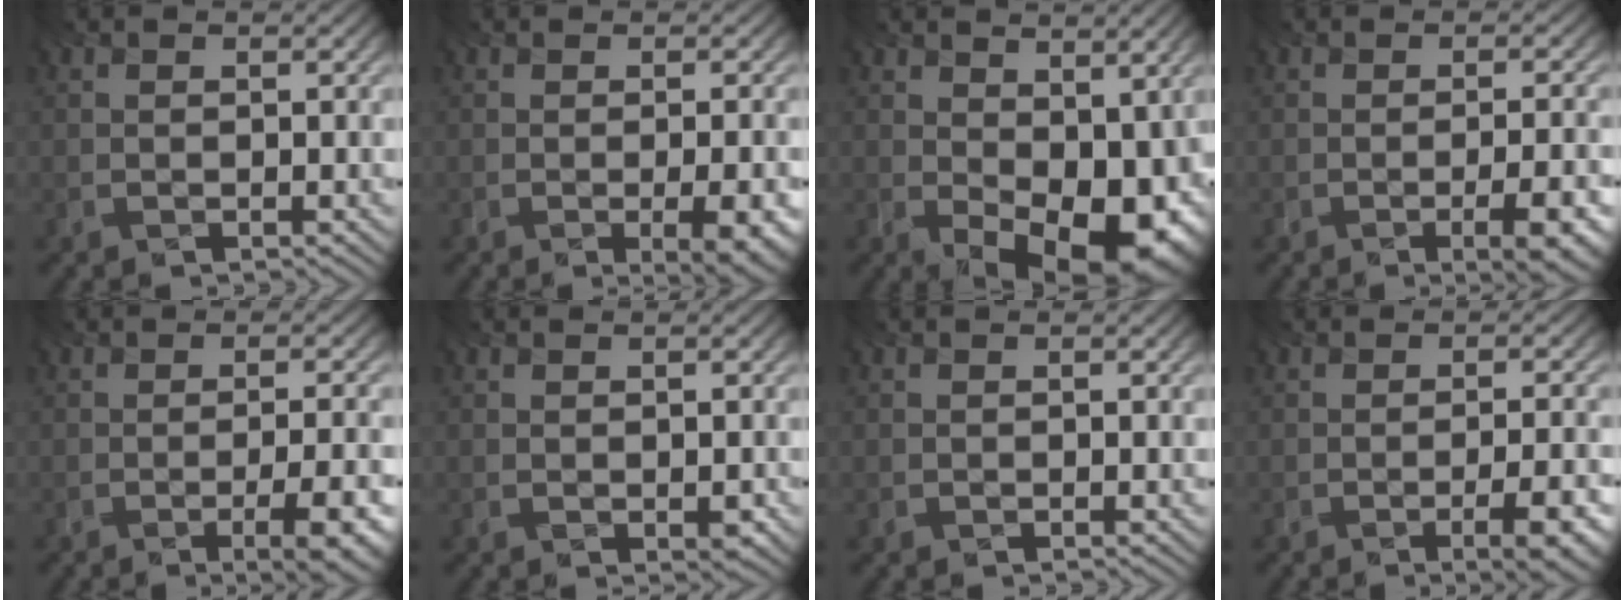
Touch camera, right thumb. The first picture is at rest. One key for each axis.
{"total": 5.5, "fx": -1.8, "fy": 1.5, "fz": 4.9, "tx": -0.044, "ty": 0.007, "tz": -0.031}
{"total": 13.4, "fx": -0.8, "fy": 8.0, "fz": 10.8, "tx": -0.129, "ty": -0.024, "tz": 0.026}
{"total": 5.6, "fx": -2.6, "fy": 1.1, "fz": 4.9, "tx": -0.055, "ty": -0.001, "tz": -0.043}
{"total": 6.5, "fx": -3.0, "fy": 1.2, "fz": 5.6, "tx": -0.063, "ty": 0.001, "tz": -0.047}
{"total": 1.3, "fx": -0.4, "fy": 0.6, "fz": 1.1, "tx": -0.014, "ty": -0.004, "tz": -0.003}
{"total": 0.0}
{"total": 5.7, "fx": -2.8, "fy": 1.2, "fz": 4.8, "tx": -0.051, "ty": -0.001, "tz": -0.044}